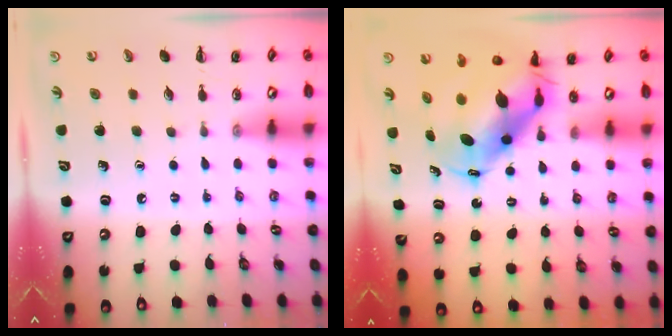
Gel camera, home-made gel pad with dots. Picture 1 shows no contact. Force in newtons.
{"total": 10.2, "press": 9.9, "slide": 2.5}